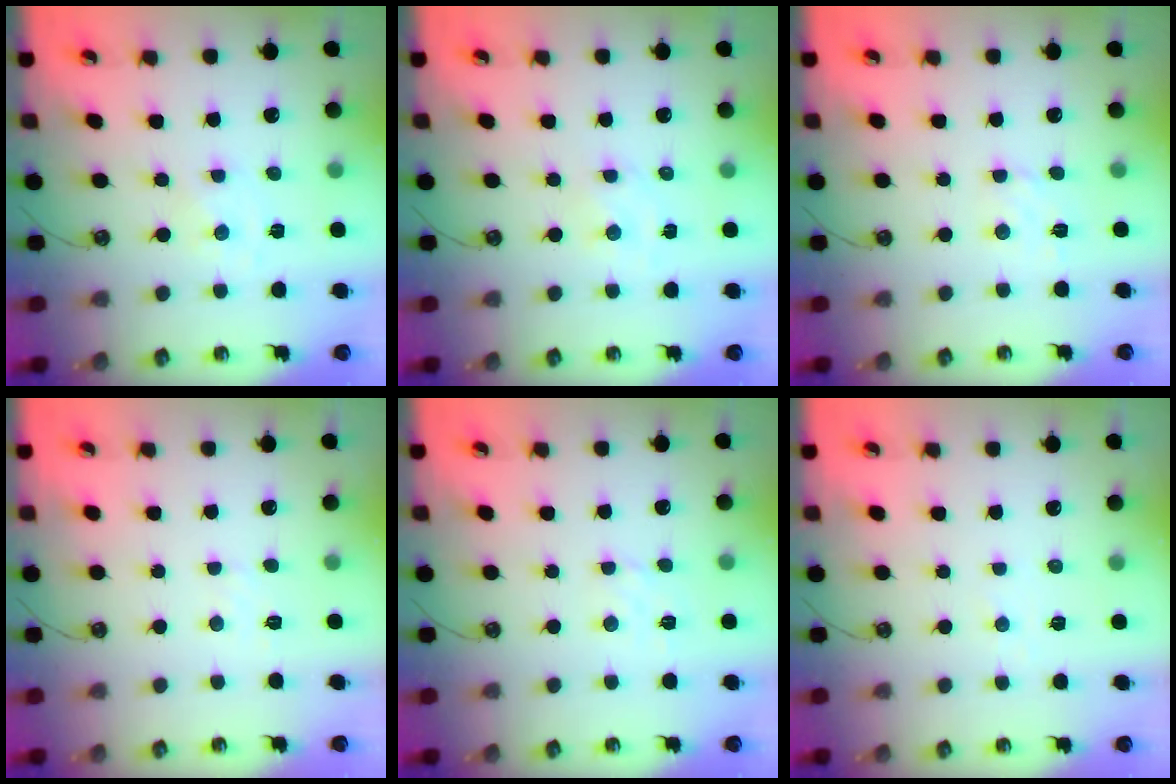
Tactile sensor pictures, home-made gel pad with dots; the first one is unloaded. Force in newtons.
{"total": 1.0, "press": 0.9, "slide": 0.2}
{"total": 3.2, "press": 3.1, "slide": 0.5}
{"total": 3.8, "press": 3.8, "slide": 0.6}
{"total": 2.1, "press": 2.1, "slide": 0.5}
{"total": 2.2, "press": 2.1, "slide": 0.3}